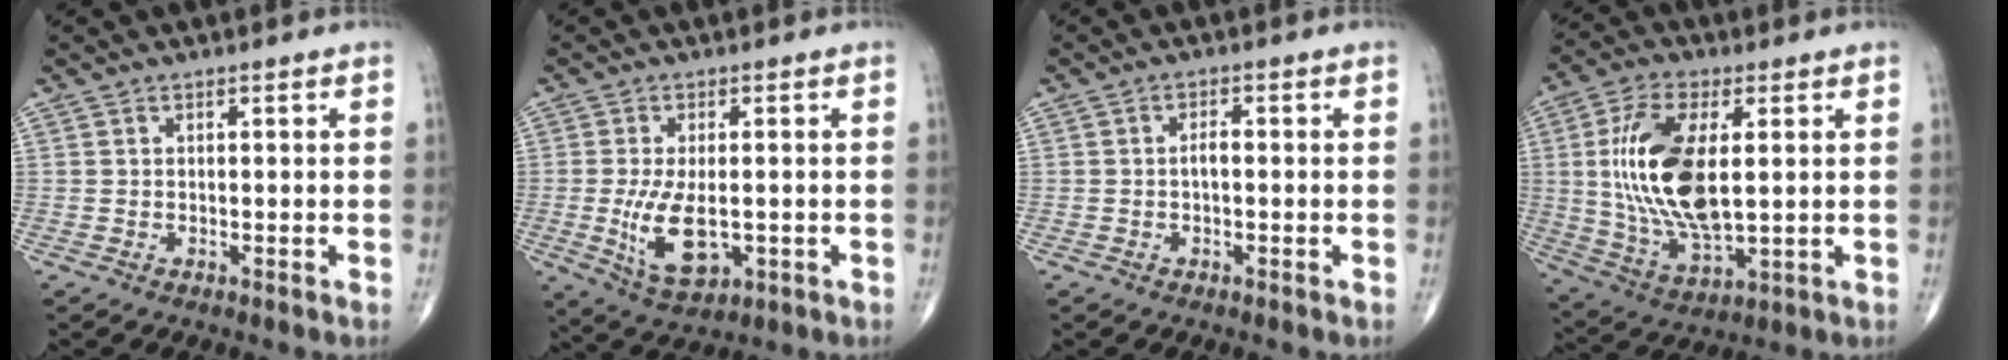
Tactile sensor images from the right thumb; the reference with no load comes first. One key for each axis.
{"total": 9.5, "fx": -1.5, "fy": 4.7, "fz": 8.1, "tx": -0.150, "ty": -0.017, "tz": -0.016}
{"total": 1.7, "fx": -0.3, "fy": 0.8, "fz": 1.4, "tx": -0.023, "ty": 0.006, "tz": -0.007}
{"total": 18.2, "fx": 2.3, "fy": 8.4, "fz": 16.0, "tx": -0.317, "ty": -0.014, "tz": 0.049}